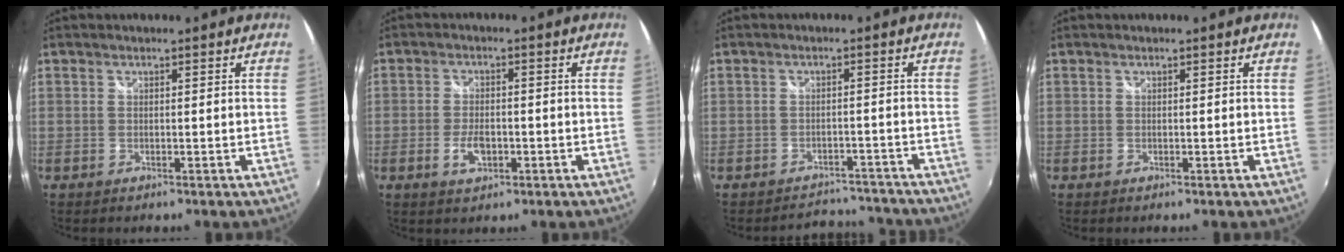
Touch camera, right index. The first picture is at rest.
{"total": 4.6, "force": [-1.6, 2.5, 3.5], "torque": [-0.074, -0.003, -0.029]}
{"total": 8.8, "force": [-7.9, 3.6, 0.9], "torque": [-0.015, 0.029, -0.093]}
{"total": 0.0}